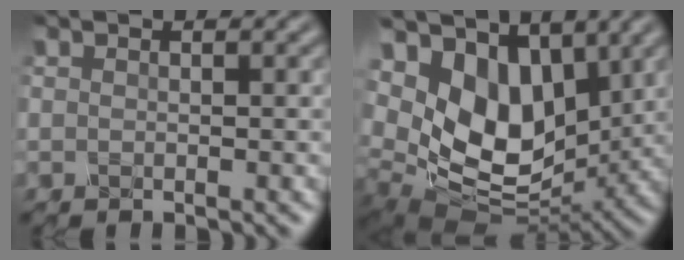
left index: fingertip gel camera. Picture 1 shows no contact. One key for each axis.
{"total": 9.9, "fx": 3.2, "fy": 6.4, "fz": 6.9, "tx": -0.148, "ty": -0.007, "tz": 0.058}